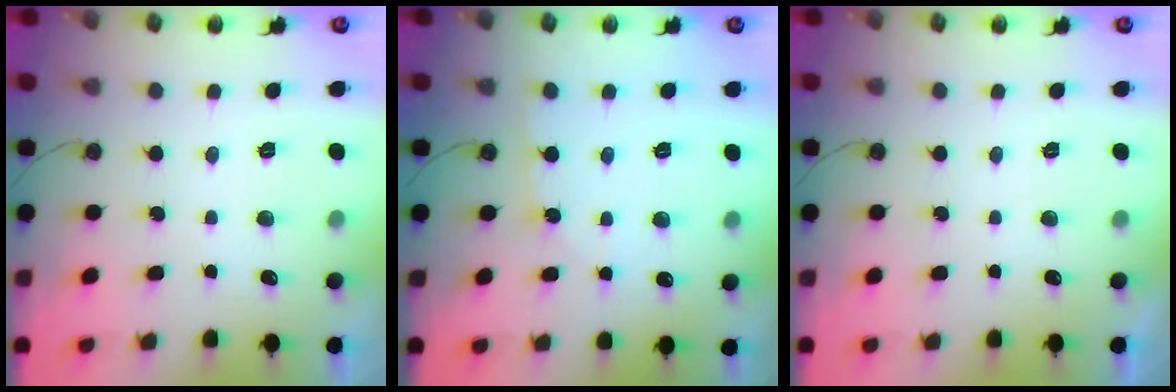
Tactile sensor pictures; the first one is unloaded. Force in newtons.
{"total": 3.5, "press": 3.5, "slide": 0.6}
{"total": 0.0}